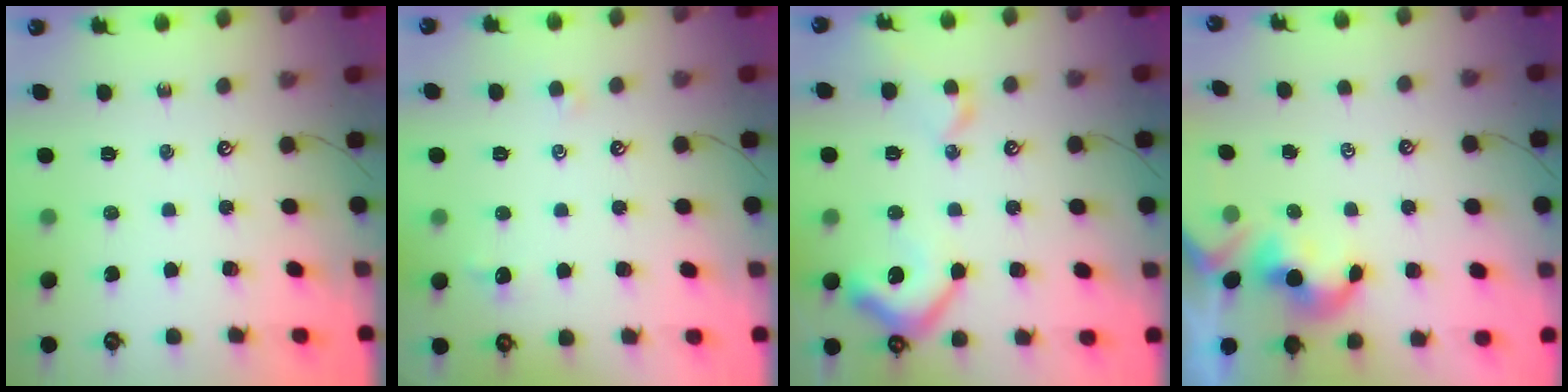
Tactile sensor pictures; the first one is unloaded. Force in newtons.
{"total": 1.1, "press": 1.0, "slide": 0.5}
{"total": 10.6, "press": 10.5, "slide": 1.4}
{"total": 1.9, "press": 1.9, "slide": 0.4}